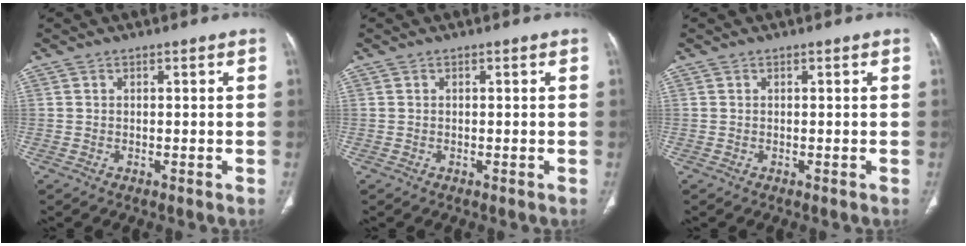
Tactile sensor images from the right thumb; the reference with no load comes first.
{"total": 0.0}
{"total": 0.0}